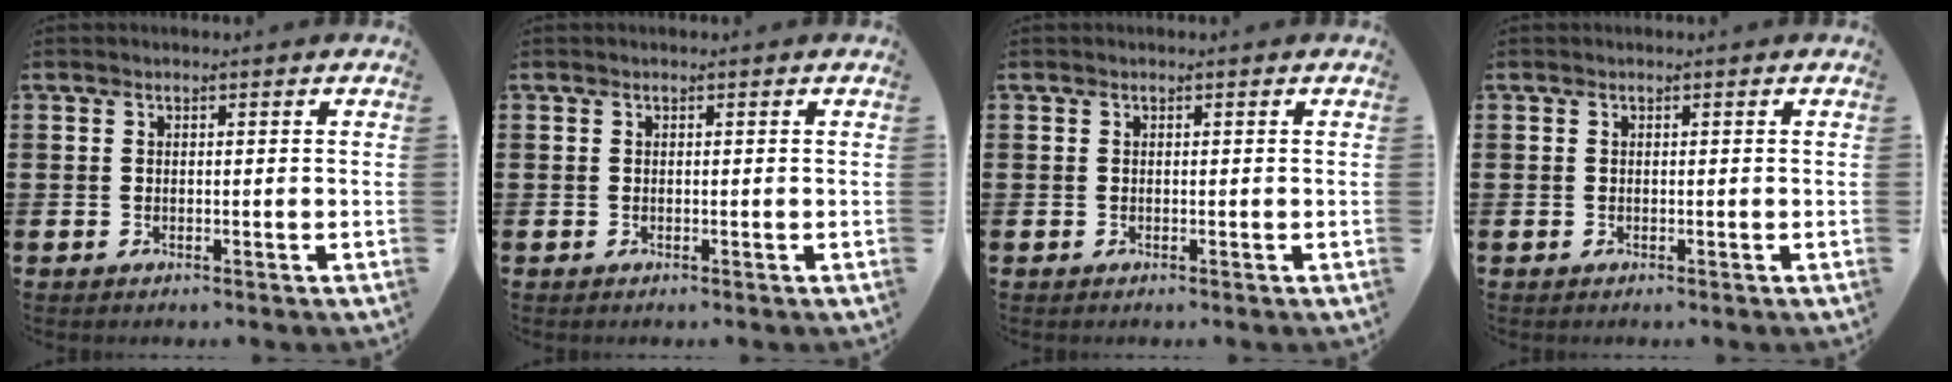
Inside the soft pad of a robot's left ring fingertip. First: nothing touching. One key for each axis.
{"total": 0.0}
{"total": 0.0}
{"total": 0.0}